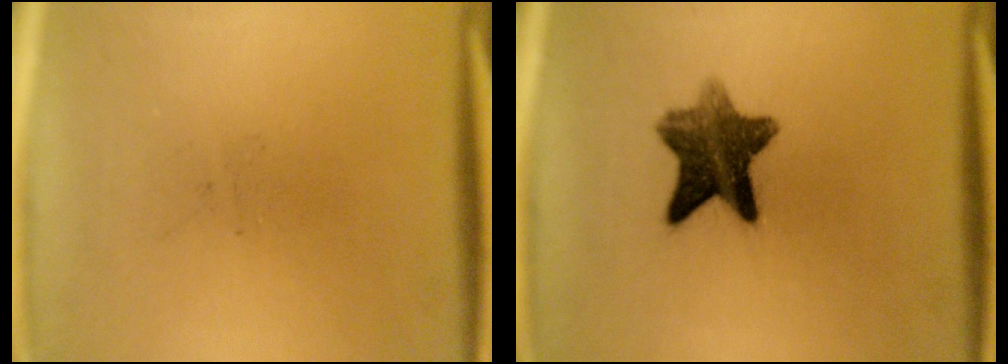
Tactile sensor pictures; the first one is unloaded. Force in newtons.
{"total": 8.9}